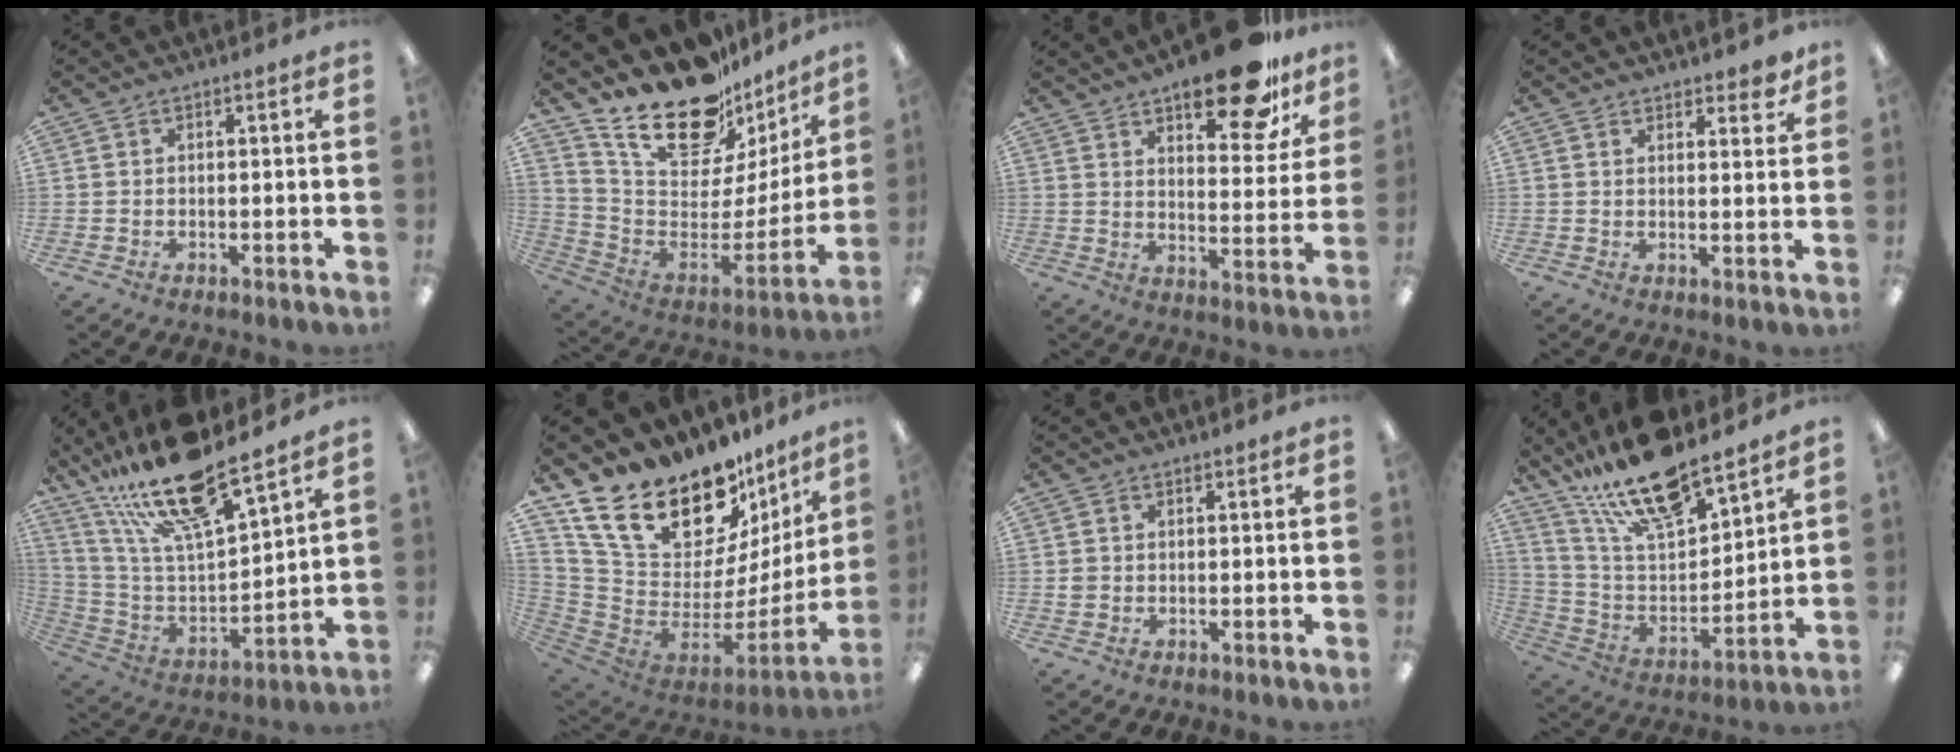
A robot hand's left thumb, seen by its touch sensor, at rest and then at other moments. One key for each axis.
{"total": 25.2, "fx": 19.5, "fy": 10.7, "fz": 11.7, "tx": -0.198, "ty": -0.128, "tz": 0.352}
{"total": 16.9, "fx": 12.2, "fy": 6.0, "fz": 10.1, "tx": -0.132, "ty": -0.073, "tz": 0.200}
{"total": 3.5, "fx": 3.2, "fy": 1.3, "fz": 0.8, "tx": 0.004, "ty": -0.022, "tz": 0.056}
{"total": 22.1, "fx": 18.0, "fy": 5.3, "fz": 11.6, "tx": -0.217, "ty": -0.115, "tz": 0.309}
{"total": 23.3, "fx": 17.8, "fy": 9.6, "fz": 11.7, "tx": -0.203, "ty": -0.138, "tz": 0.330}
{"total": 1.4, "fx": 0.4, "fy": 1.3, "fz": 0.2, "tx": -0.006, "ty": 0.003, "tz": 0.006}
{"total": 19.4, "fx": 16.1, "fy": 5.6, "fz": 9.2, "tx": -0.185, "ty": -0.096, "tz": 0.284}